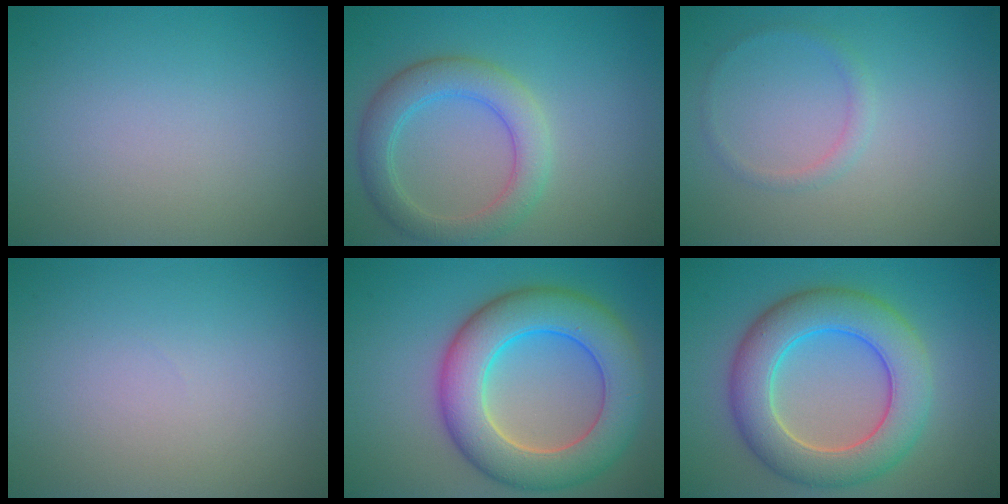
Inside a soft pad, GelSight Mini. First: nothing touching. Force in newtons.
{"total": 4.4, "press": 4.4, "slide": 0.3}
{"total": 1.0, "press": 1.0, "slide": 0.1}
{"total": 0.0}
{"total": 9.4, "press": 9.4, "slide": 0.4}
{"total": 8.1, "press": 8.1, "slide": 0.4}